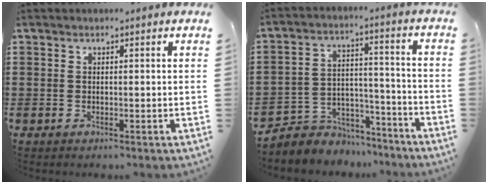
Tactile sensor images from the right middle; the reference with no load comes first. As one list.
[{"total": 4.9, "force": [-4.2, 2.5, -0.1], "torque": [-0.013, 0.010, -0.087]}]